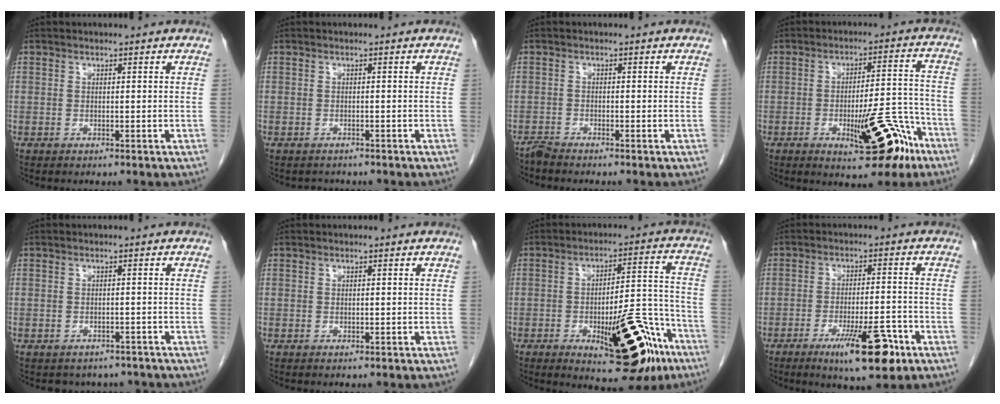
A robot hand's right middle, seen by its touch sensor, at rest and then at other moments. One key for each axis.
{"total": 1.6, "fx": -1.5, "fy": 0.7, "fz": 0.1, "tx": -0.005, "ty": -0.001, "tz": -0.020}
{"total": 1.4, "fx": -1.4, "fy": -0.1, "fz": 0.0, "tx": -0.002, "ty": -0.004, "tz": -0.029}
{"total": 12.2, "fx": -6.4, "fy": 3.4, "fz": 9.8, "tx": -0.131, "ty": 0.013, "tz": -0.084}
{"total": 5.5, "fx": -4.8, "fy": 2.8, "fz": 0.3, "tx": 0.006, "ty": 0.012, "tz": -0.051}
{"total": 0.0}
{"total": 17.6, "fx": -8.9, "fy": 5.2, "fz": 14.2, "tx": -0.146, "ty": 0.019, "tz": -0.111}
{"total": 9.8, "fx": -5.6, "fy": 1.7, "fz": 7.8, "tx": -0.121, "ty": -0.011, "tz": -0.082}